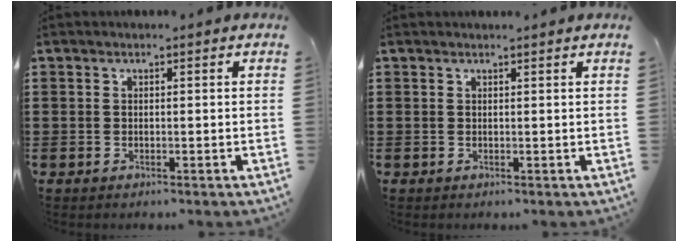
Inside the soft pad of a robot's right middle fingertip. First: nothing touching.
{"total": 0.6, "force": [0.5, -0.2, 0.1], "torque": [-0.001, 0.000, 0.010]}